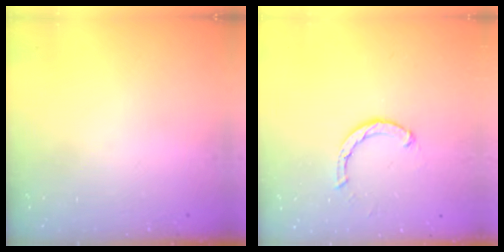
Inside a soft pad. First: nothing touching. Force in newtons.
{"total": 2.1, "press": 2.1, "slide": 0.1}